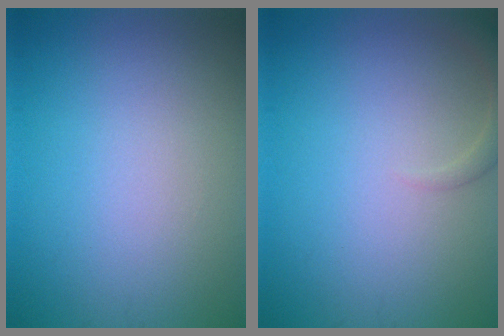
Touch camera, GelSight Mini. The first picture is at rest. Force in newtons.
{"total": 1.5, "press": 1.5, "slide": 0.1}